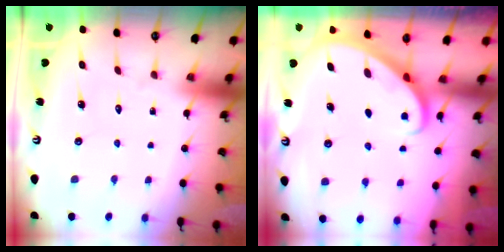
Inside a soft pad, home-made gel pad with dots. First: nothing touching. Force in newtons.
{"total": 2.7, "press": 2.7, "slide": 0.2}